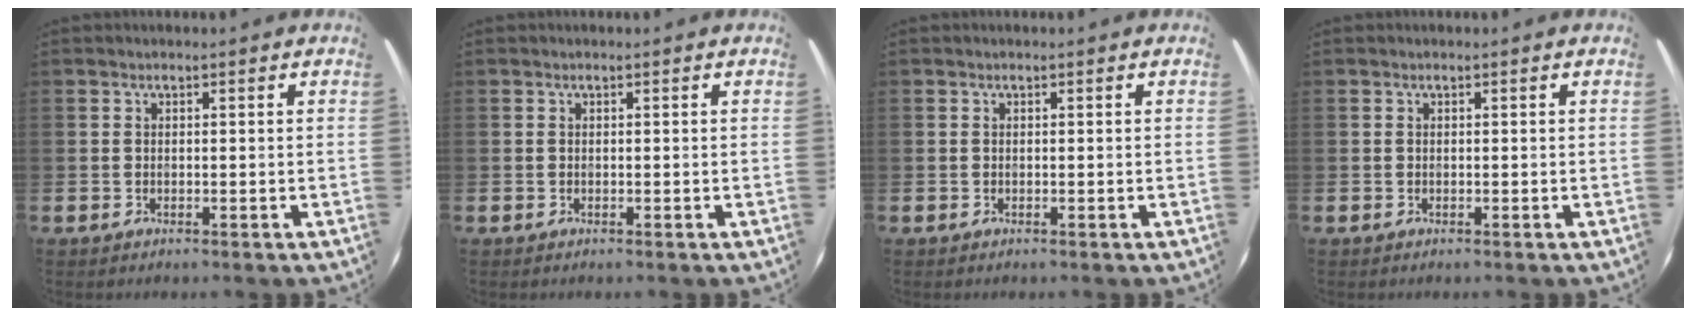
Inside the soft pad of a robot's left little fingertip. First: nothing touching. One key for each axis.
{"total": 0.0}
{"total": 0.0}
{"total": 0.0}